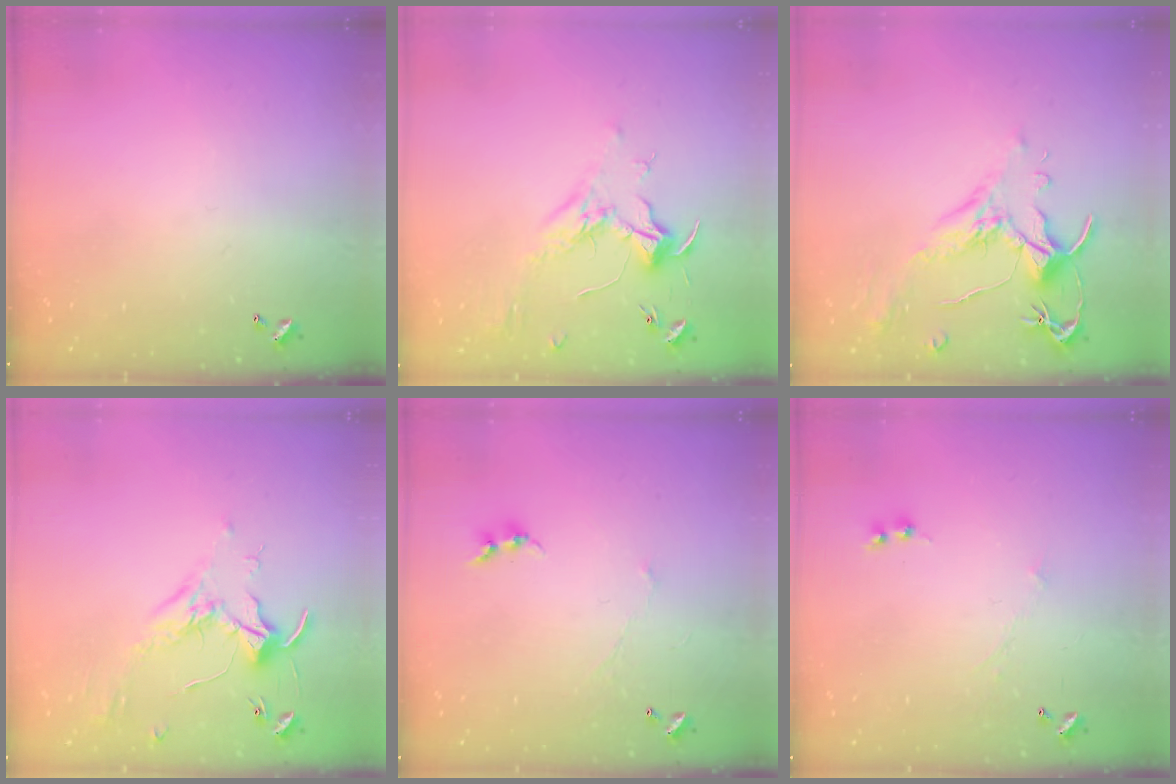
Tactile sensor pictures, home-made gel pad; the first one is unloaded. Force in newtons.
{"total": 1.8, "press": 1.6, "slide": 0.6}
{"total": 1.8, "press": 1.2, "slide": 1.3}
{"total": 1.7, "press": 1.7, "slide": 0.4}
{"total": 0.0}
{"total": 0.0}